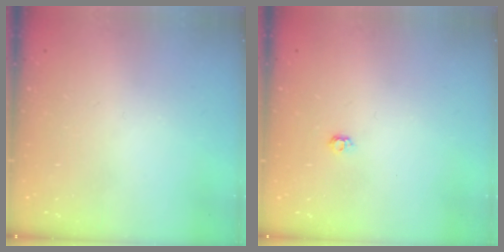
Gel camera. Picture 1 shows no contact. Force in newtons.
{"total": 3.9, "press": 3.8, "slide": 0.5}